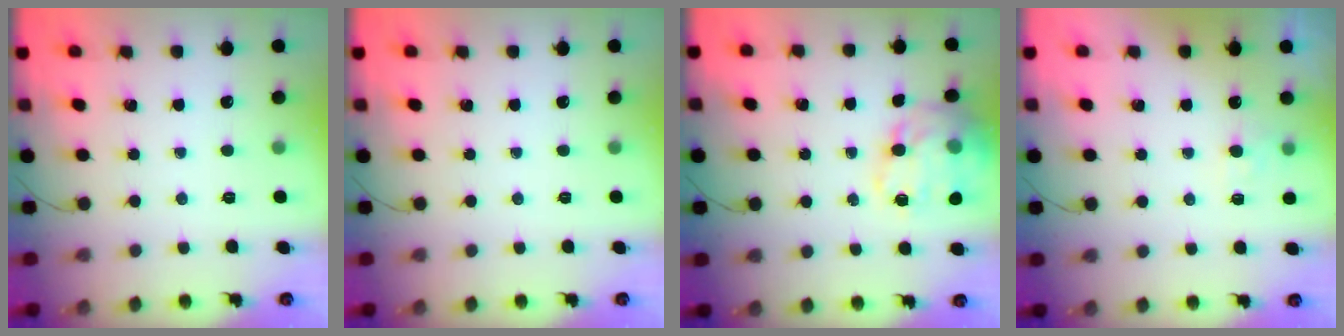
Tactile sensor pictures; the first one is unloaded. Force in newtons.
{"total": 0.0}
{"total": 16.0, "press": 15.8, "slide": 2.2}
{"total": 2.5, "press": 2.1, "slide": 1.5}